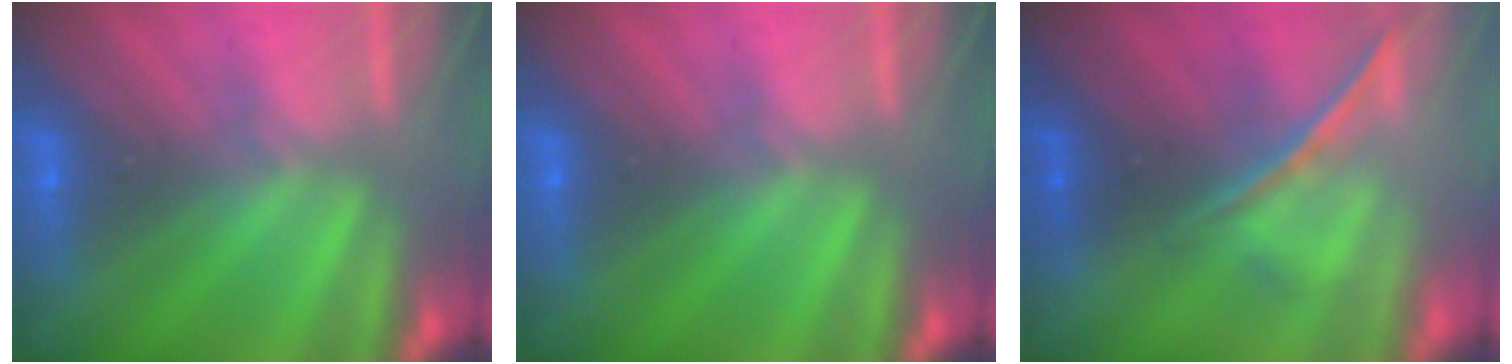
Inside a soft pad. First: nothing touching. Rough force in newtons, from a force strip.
{"total": 0.0}
{"total": 1.7}